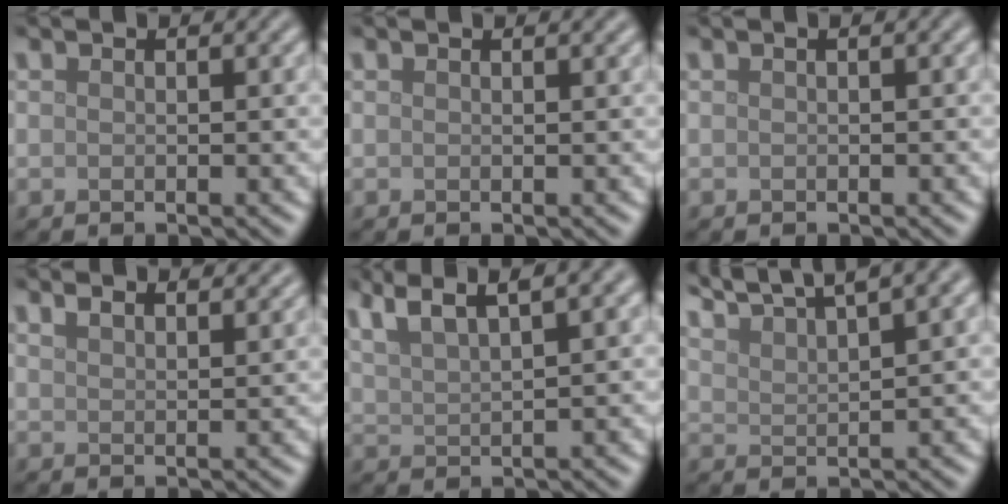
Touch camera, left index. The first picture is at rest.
{"total": 0.9, "force": [0.7, 0.2, 0.6], "torque": [-0.005, 0.003, 0.008]}
{"total": 0.7, "force": [0.2, 0.1, 0.6], "torque": [-0.010, 0.007, 0.004]}
{"total": 3.7, "force": [3.1, 1.2, 1.6], "torque": [-0.013, 0.016, 0.032]}
{"total": 6.2, "force": [4.4, 1.4, 4.2], "torque": [-0.075, 0.022, 0.081]}
{"total": 7.3, "force": [6.1, 1.1, 3.8], "torque": [-0.059, 0.021, 0.093]}